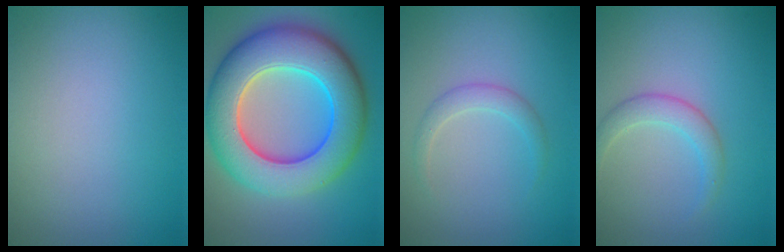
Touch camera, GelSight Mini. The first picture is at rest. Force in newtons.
{"total": 11.4, "press": 11.4, "slide": 0.3}
{"total": 1.5, "press": 1.5, "slide": 0.1}
{"total": 2.2, "press": 2.1, "slide": 0.1}